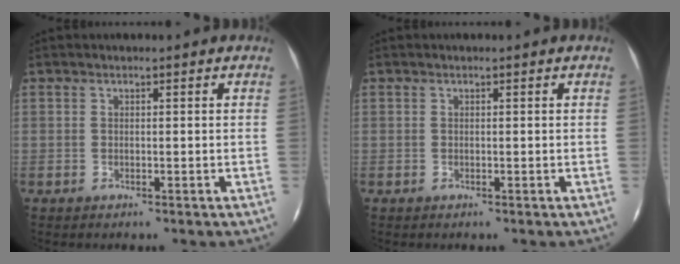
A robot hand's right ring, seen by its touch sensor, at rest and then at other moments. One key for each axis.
{"total": 0.0}